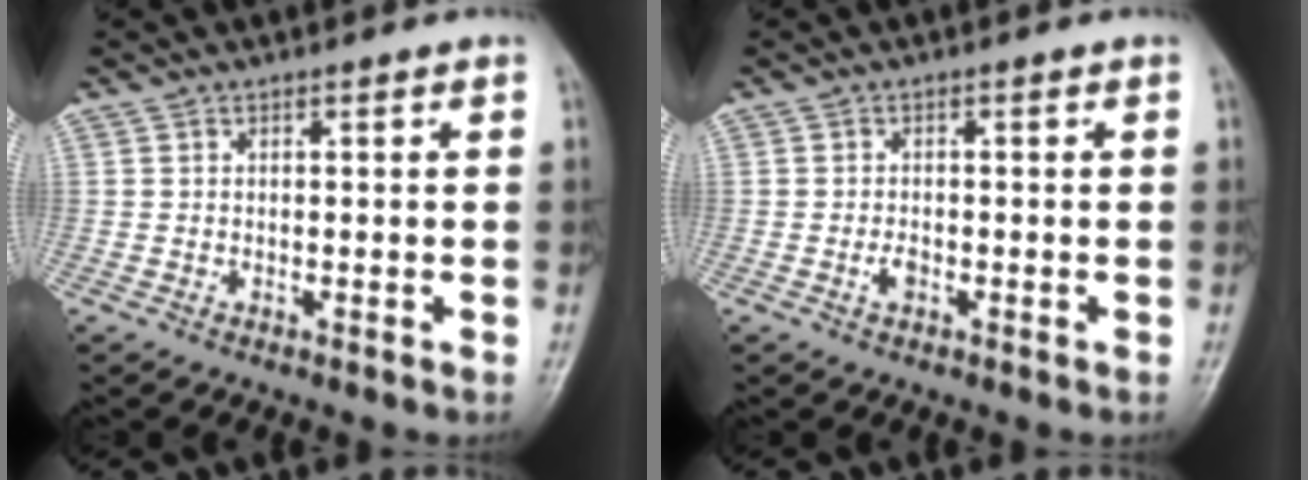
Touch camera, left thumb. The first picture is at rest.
{"total": 1.7, "force": [-0.7, 1.0, 1.2], "torque": [-0.024, 0.001, -0.015]}